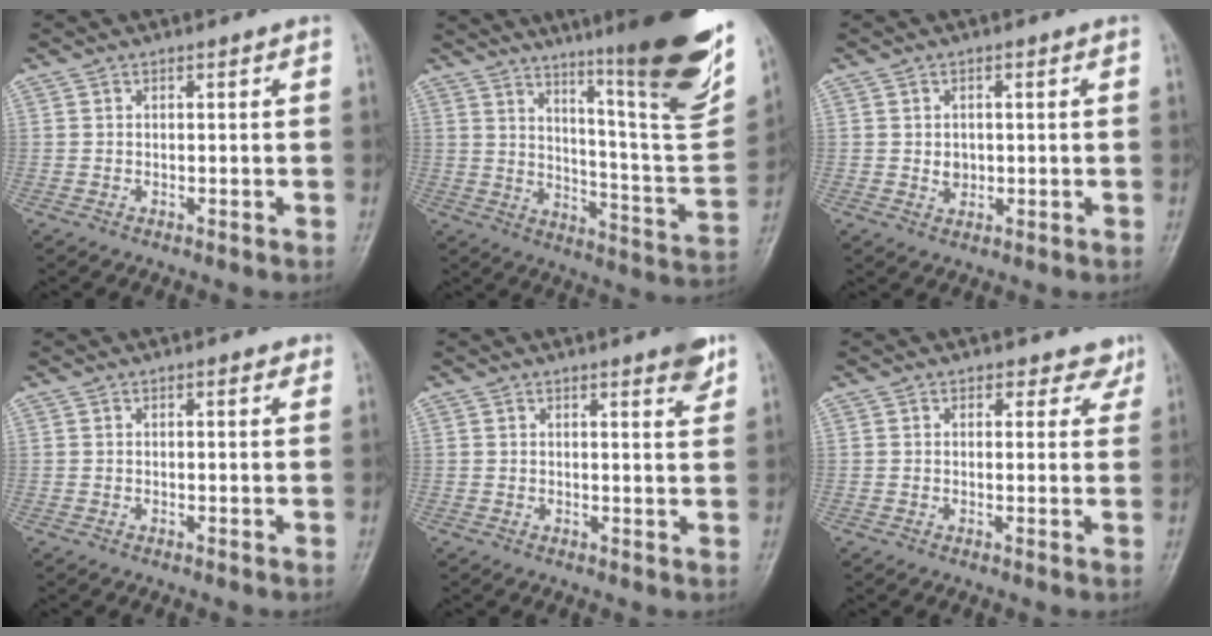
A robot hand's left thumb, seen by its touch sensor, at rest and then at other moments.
{"total": 25.5, "force": [16.2, 3.1, 19.4], "torque": [-0.257, -0.082, 0.237]}
{"total": 2.3, "force": [0.0, 2.0, 1.2], "torque": [-0.008, 0.001, 0.005]}
{"total": 1.2, "force": [0.8, 0.5, 0.8], "torque": [-0.008, -0.002, 0.008]}
{"total": 3.9, "force": [2.7, 0.7, 2.8], "torque": [-0.027, -0.016, 0.033]}
{"total": 3.9, "force": [3.1, 2.3, 0.1], "torque": [0.032, -0.018, 0.022]}